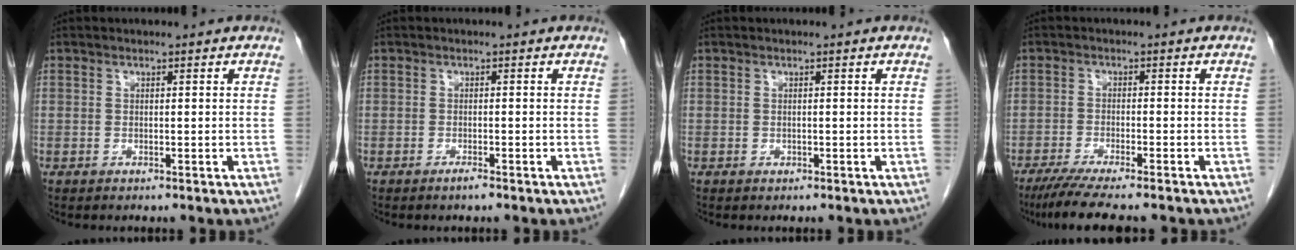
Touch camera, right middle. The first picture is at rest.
{"total": 1.0, "force": [-0.8, 0.0, 0.6], "torque": [-0.015, -0.002, -0.014]}
{"total": 0.0}
{"total": 8.7, "force": [-7.1, 0.3, 5.0], "torque": [-0.076, -0.023, -0.114]}